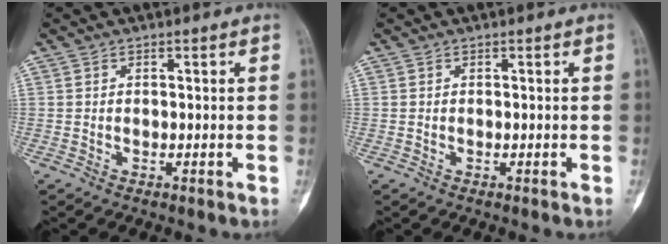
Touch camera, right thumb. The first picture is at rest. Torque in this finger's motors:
{"motor_torque": [0.00, 0.00, 0.03, -0.03, 0.00]}